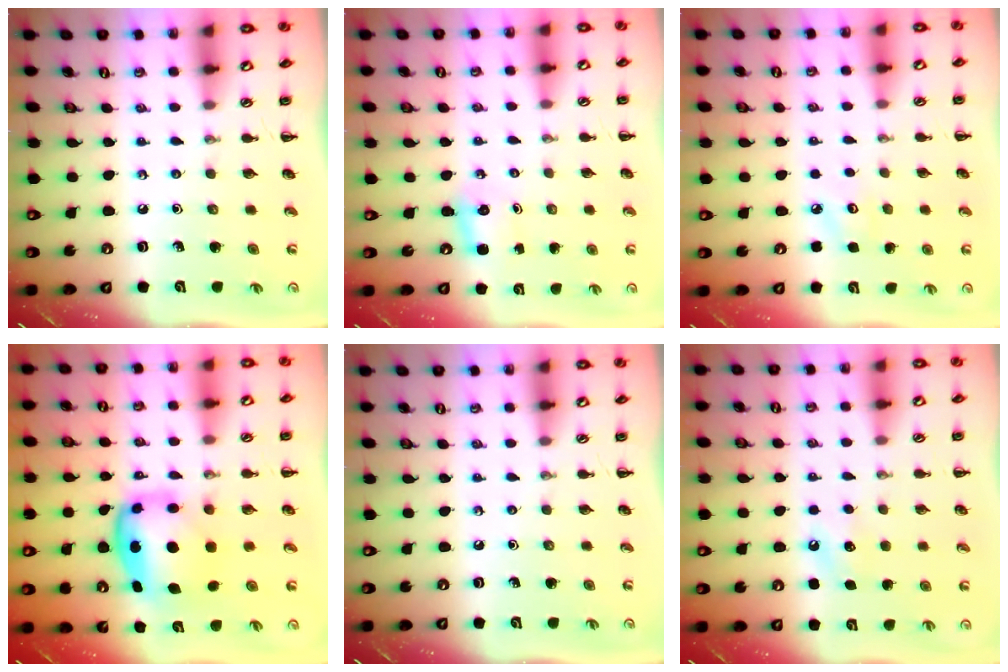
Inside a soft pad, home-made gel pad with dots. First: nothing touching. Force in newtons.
{"total": 2.8, "press": 2.7, "slide": 0.9}
{"total": 3.5, "press": 3.4, "slide": 1.0}
{"total": 6.2, "press": 6.1, "slide": 1.2}
{"total": 0.0}
{"total": 6.1, "press": 5.9, "slide": 1.5}